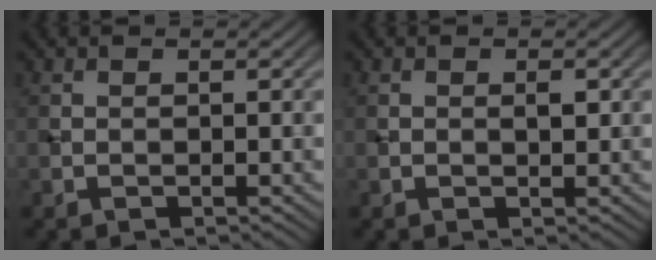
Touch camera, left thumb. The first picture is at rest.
{"total": 1.0, "force": [0.1, 0.5, 0.8], "torque": [-0.009, -0.002, 0.000]}